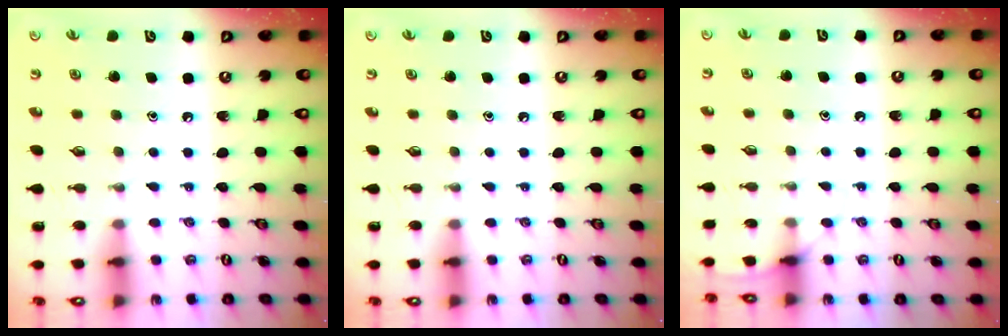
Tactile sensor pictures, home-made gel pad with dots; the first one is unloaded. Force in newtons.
{"total": 0.0}
{"total": 5.8, "press": 5.7, "slide": 0.8}